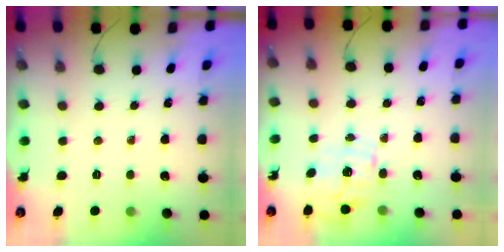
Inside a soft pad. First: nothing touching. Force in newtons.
{"total": 2.3, "press": 2.3, "slide": 0.3}